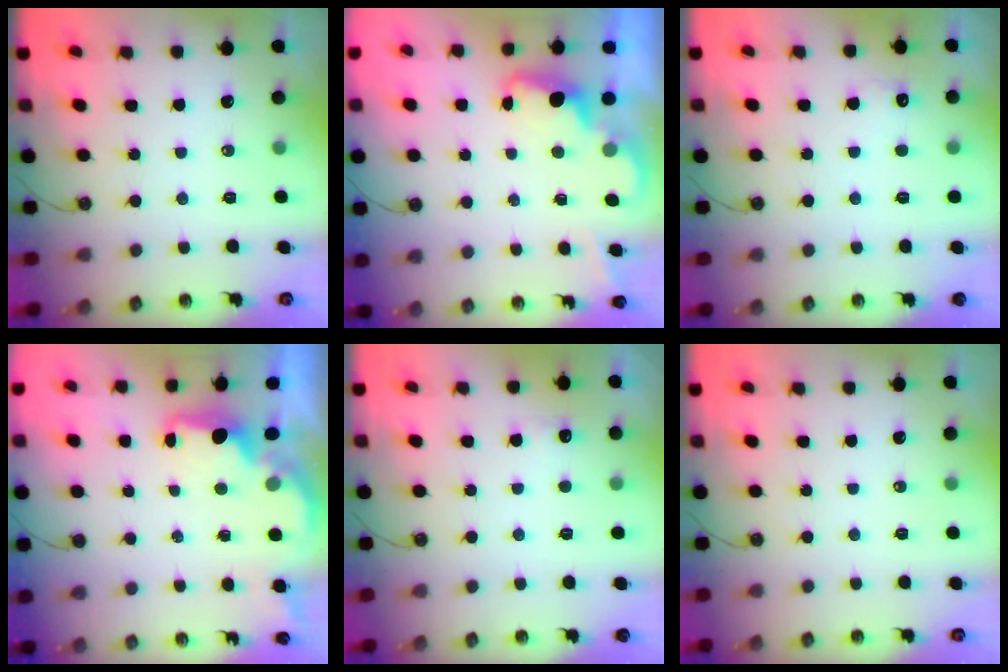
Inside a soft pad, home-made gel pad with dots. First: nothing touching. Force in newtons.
{"total": 2.4, "press": 2.3, "slide": 0.5}
{"total": 4.6, "press": 4.4, "slide": 1.1}
{"total": 2.0, "press": 1.8, "slide": 0.8}
{"total": 3.4, "press": 3.2, "slide": 1.2}
{"total": 0.0}